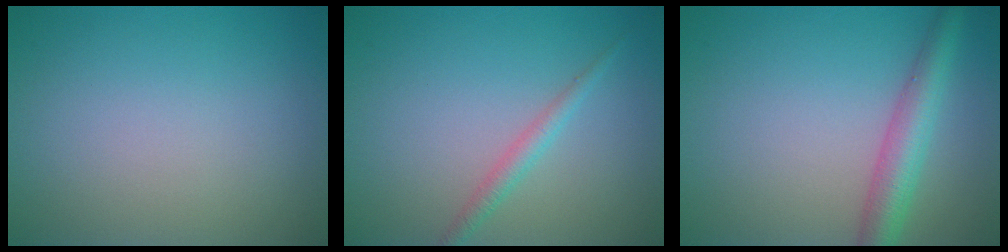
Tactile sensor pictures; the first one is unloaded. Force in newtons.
{"total": 1.6, "press": 1.6, "slide": 0.1}
{"total": 4.1, "press": 4.1, "slide": 0.0}